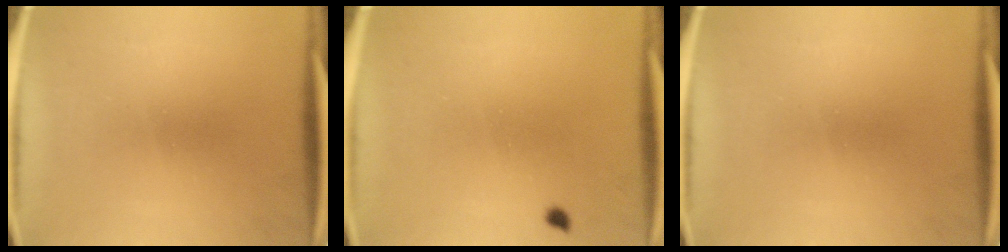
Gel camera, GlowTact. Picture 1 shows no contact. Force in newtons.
{"total": 0.7}
{"total": 0.0}